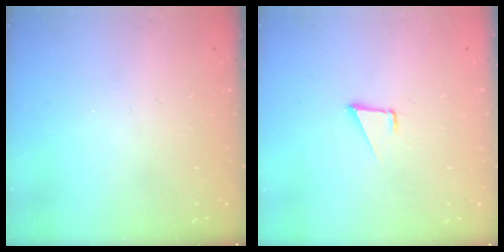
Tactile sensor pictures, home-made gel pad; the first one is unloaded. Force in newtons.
{"total": 1.6, "press": 1.5, "slide": 0.1}